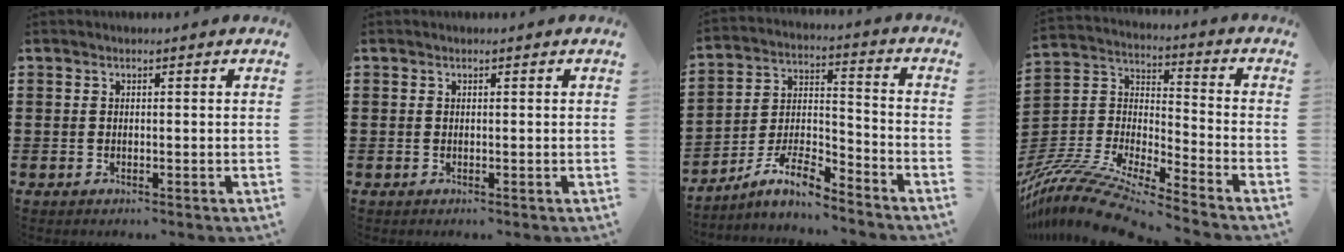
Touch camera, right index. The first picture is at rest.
{"total": 0.0}
{"total": 8.8, "force": [-7.0, 2.0, 5.0], "torque": [-0.098, 0.011, -0.135]}
{"total": 11.5, "force": [-10.6, 0.3, 4.2], "torque": [-0.103, 0.005, -0.224]}